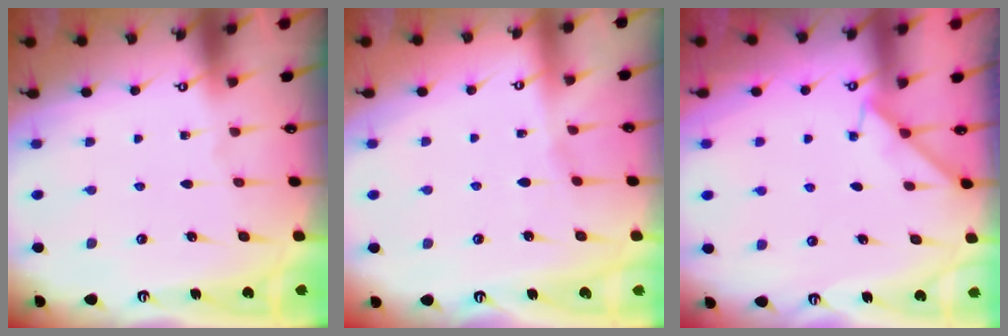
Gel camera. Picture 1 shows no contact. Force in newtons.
{"total": 2.2, "press": 2.1, "slide": 0.4}
{"total": 2.9, "press": 2.8, "slide": 0.4}